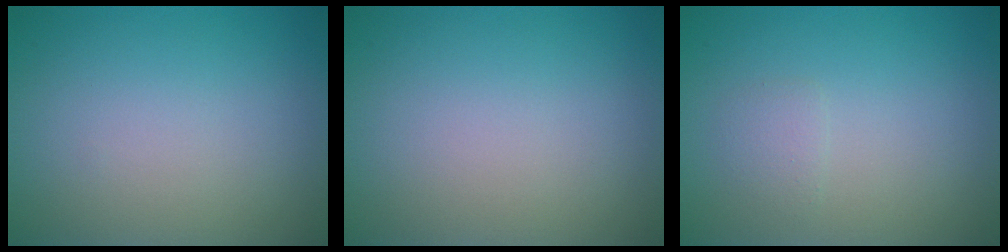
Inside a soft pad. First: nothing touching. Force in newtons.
{"total": 0.0}
{"total": 1.0, "press": 1.0, "slide": 0.1}